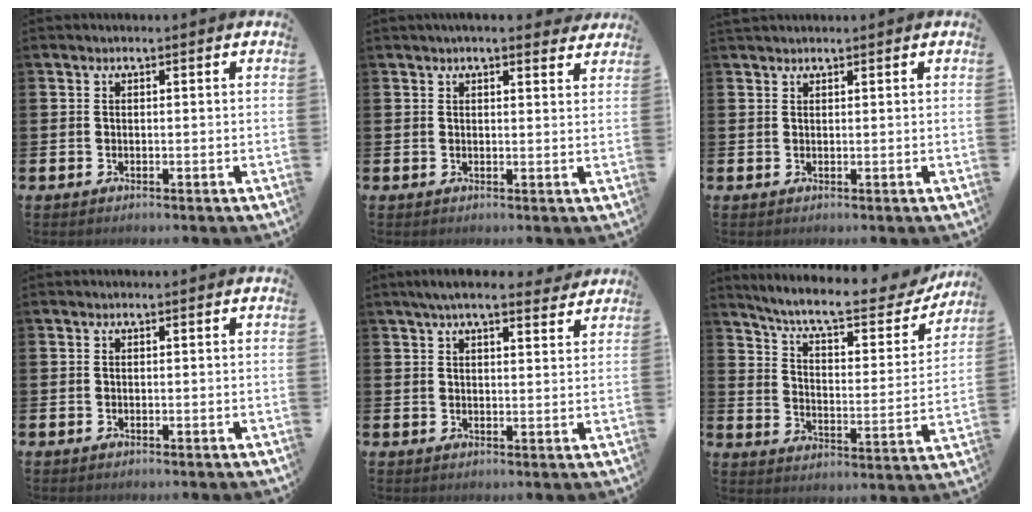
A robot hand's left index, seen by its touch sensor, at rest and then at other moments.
{"total": 2.7, "force": [2.7, 0.3, 0.6], "torque": [-0.009, -0.011, 0.046]}
{"total": 1.1, "force": [1.1, 0.3, 0.1], "torque": [0.006, 0.000, 0.018]}
{"total": 0.0}
{"total": 5.5, "force": [4.9, 1.0, 2.4], "torque": [-0.046, -0.015, 0.085]}
{"total": 9.2, "force": [8.0, 1.9, 4.1], "torque": [-0.101, -0.054, 0.132]}